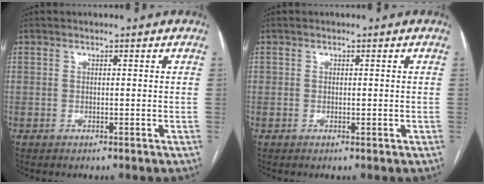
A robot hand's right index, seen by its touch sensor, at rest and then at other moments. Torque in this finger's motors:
{"motor_torque": [-0.23, 0.39, 0.00, 0.01]}